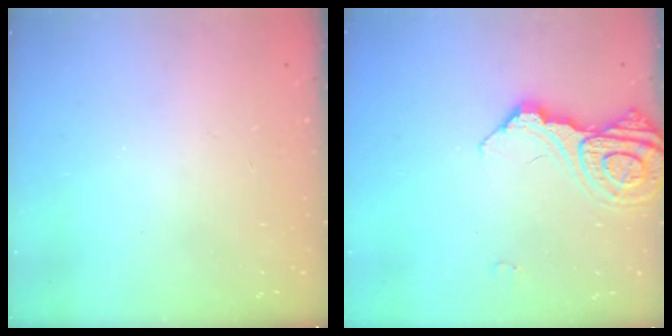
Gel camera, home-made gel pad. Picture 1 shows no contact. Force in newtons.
{"total": 13.0, "press": 13.0, "slide": 1.5}